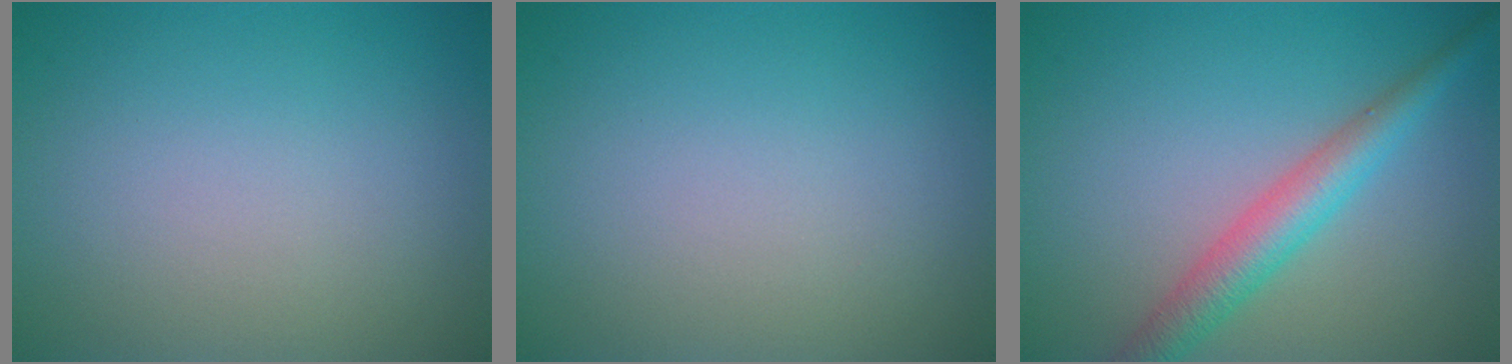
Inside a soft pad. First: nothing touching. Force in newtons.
{"total": 0.0}
{"total": 4.0, "press": 4.0, "slide": 0.1}